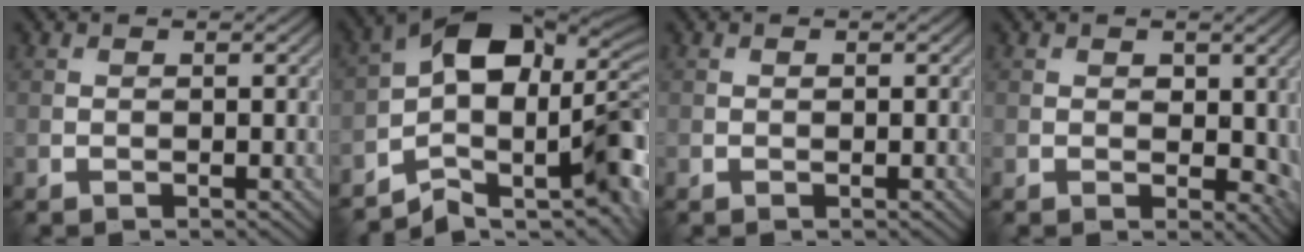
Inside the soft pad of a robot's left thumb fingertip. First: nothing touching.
{"total": 14.7, "force": [-3.3, 8.5, 11.5], "torque": [-0.171, 0.006, -0.061]}
{"total": 0.0}
{"total": 3.9, "force": [0.6, 2.7, 2.7], "torque": [-0.034, -0.012, 0.016]}